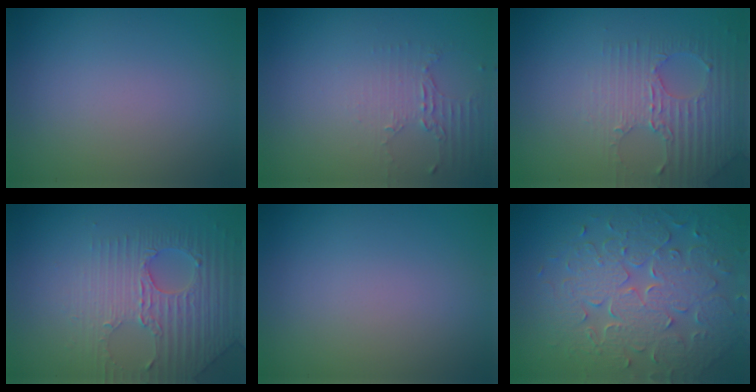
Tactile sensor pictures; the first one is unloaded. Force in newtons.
{"total": 1.9, "press": 1.4, "slide": 1.3}
{"total": 2.8, "press": 2.7, "slide": 0.9}
{"total": 4.0, "press": 3.8, "slide": 1.1}
{"total": 0.0}
{"total": 7.9, "press": 5.7, "slide": 5.5}